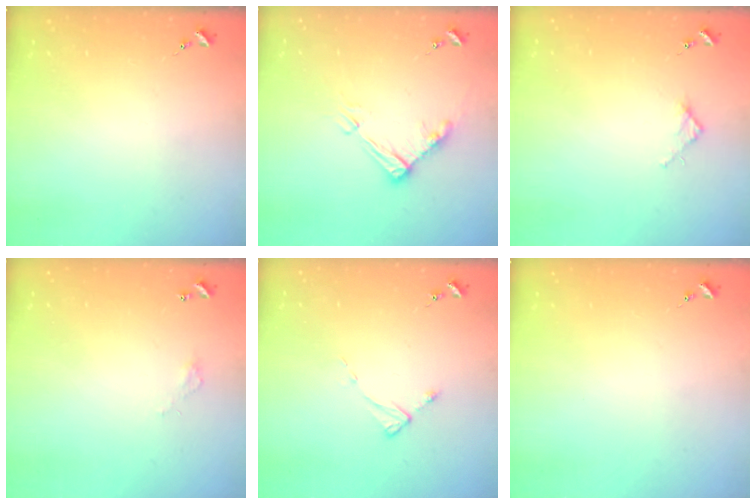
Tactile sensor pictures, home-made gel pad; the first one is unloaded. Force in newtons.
{"total": 9.8, "press": 9.8, "slide": 1.0}
{"total": 2.7, "press": 2.7, "slide": 0.3}
{"total": 2.7, "press": 2.7, "slide": 0.2}
{"total": 2.6, "press": 2.6, "slide": 0.4}
{"total": 0.0}